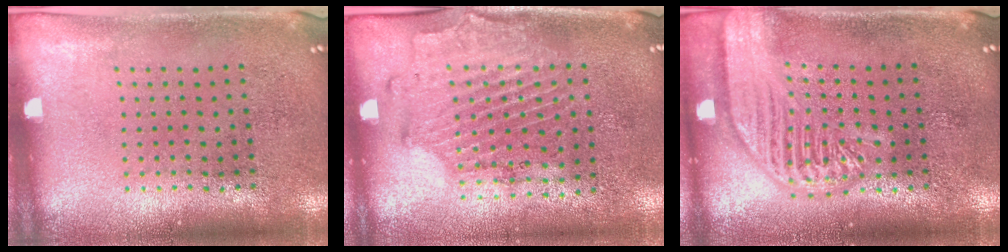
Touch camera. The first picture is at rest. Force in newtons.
{"total": 1.7, "press": 1.4, "slide": 0.9}
{"total": 3.5, "press": 3.4, "slide": 0.5}